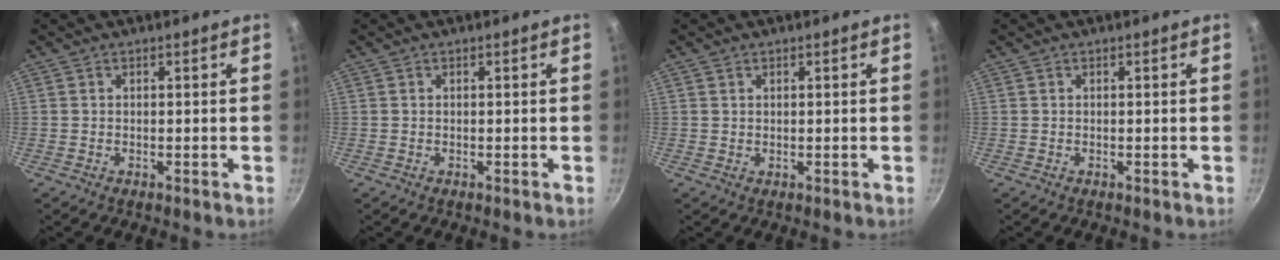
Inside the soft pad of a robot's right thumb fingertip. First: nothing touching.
{"total": 0.0}
{"total": 0.8, "force": [0.5, 0.6, 0.2], "torque": [0.000, -0.001, 0.007]}
{"total": 0.0}